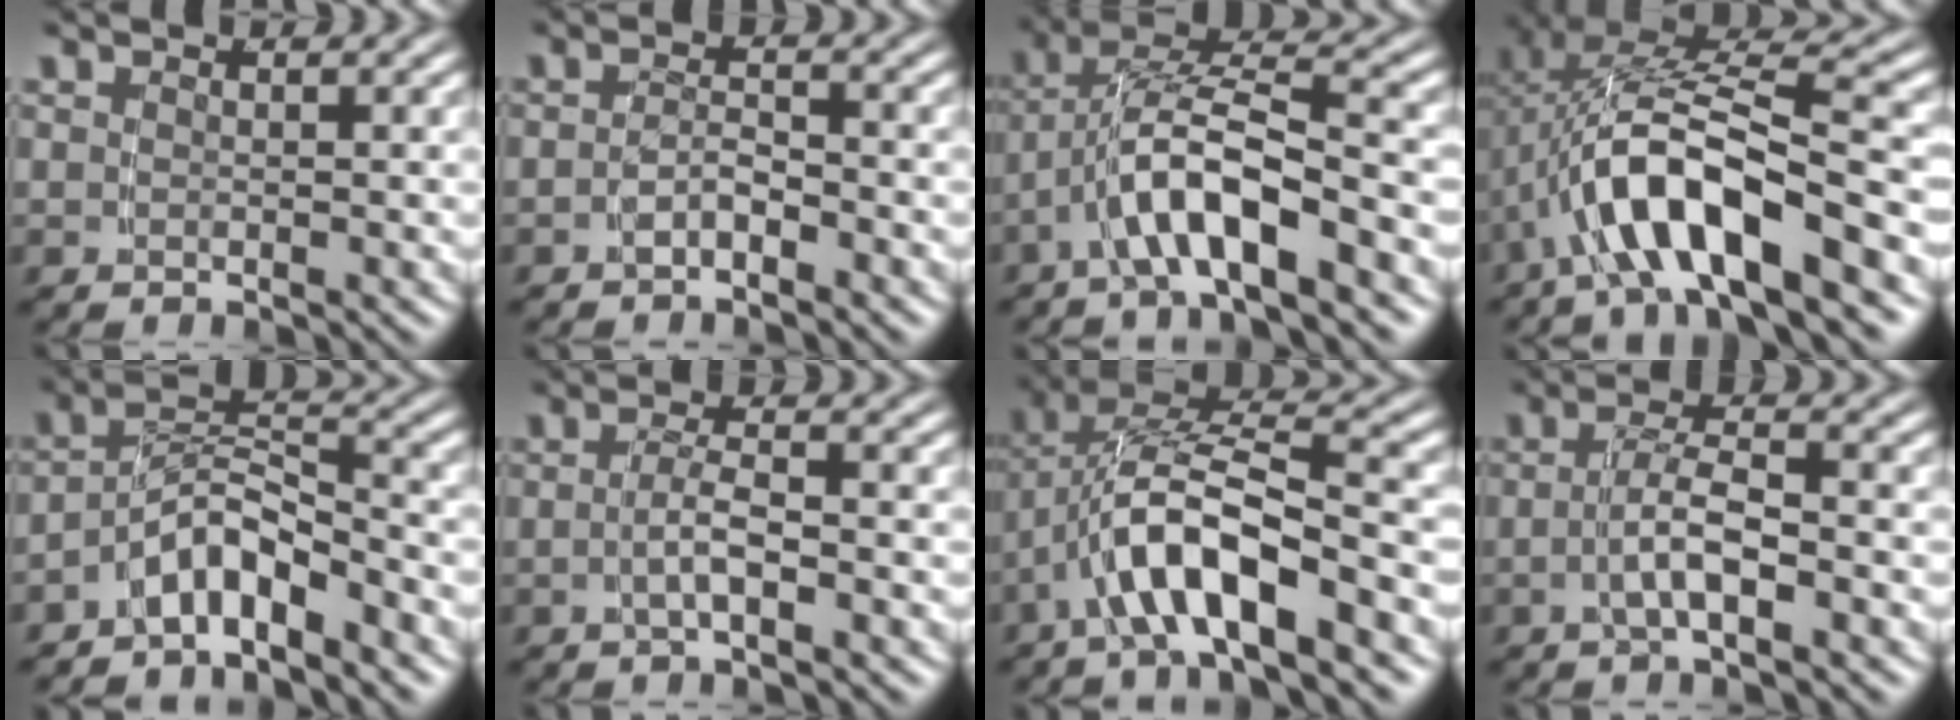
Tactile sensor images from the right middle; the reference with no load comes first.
{"total": 2.0, "force": [-1.7, 0.3, 1.0], "torque": [-0.018, -0.004, -0.030]}
{"total": 5.6, "force": [-1.0, 2.7, 4.8], "torque": [-0.100, -0.005, -0.016]}
{"total": 7.7, "force": [-1.5, 3.1, 6.9], "torque": [-0.146, -0.013, -0.013]}
{"total": 5.8, "force": [-3.8, 2.9, 3.3], "torque": [-0.053, -0.002, -0.064]}
{"total": 2.2, "force": [-1.2, -0.3, 1.8], "torque": [-0.030, 0.000, -0.020]}
{"total": 7.8, "force": [-1.0, 4.6, 6.3], "torque": [-0.140, -0.014, -0.012]}
{"total": 3.1, "force": [-1.4, 0.4, 2.8], "torque": [-0.048, 0.003, -0.024]}